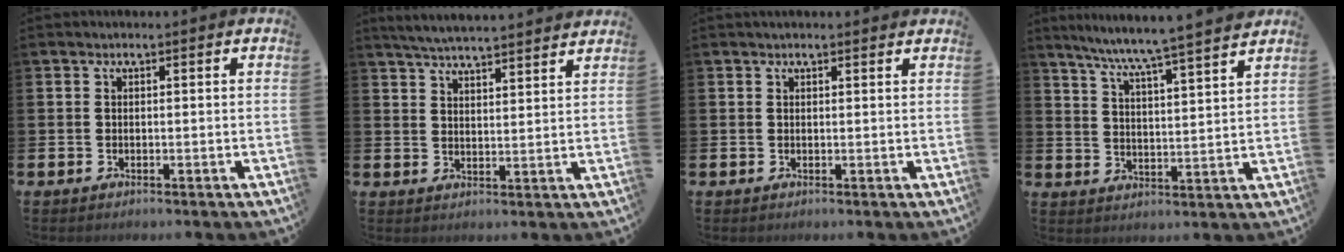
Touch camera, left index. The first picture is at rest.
{"total": 5.0, "force": [4.9, -0.2, 0.7], "torque": [-0.032, -0.025, 0.089]}
{"total": 0.9, "force": [0.9, 0.1, 0.3], "torque": [0.004, -0.001, 0.014]}
{"total": 6.8, "force": [6.4, -0.9, 2.1], "torque": [-0.063, -0.051, 0.108]}